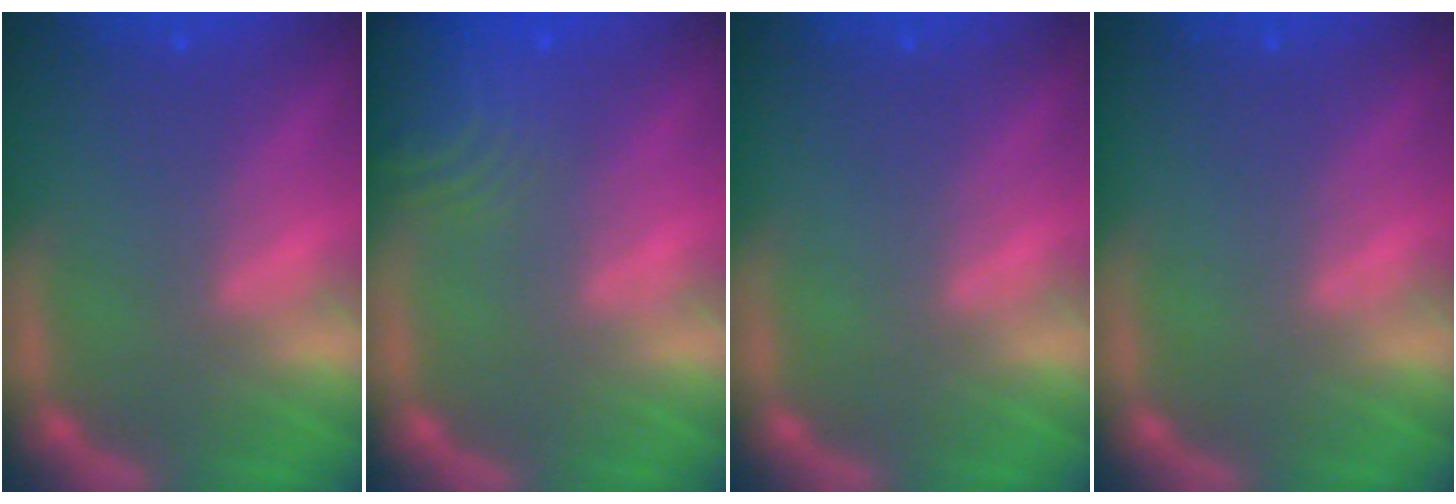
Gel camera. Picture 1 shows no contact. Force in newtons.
{"total": 6.6}
{"total": 0.0}
{"total": 0.0}